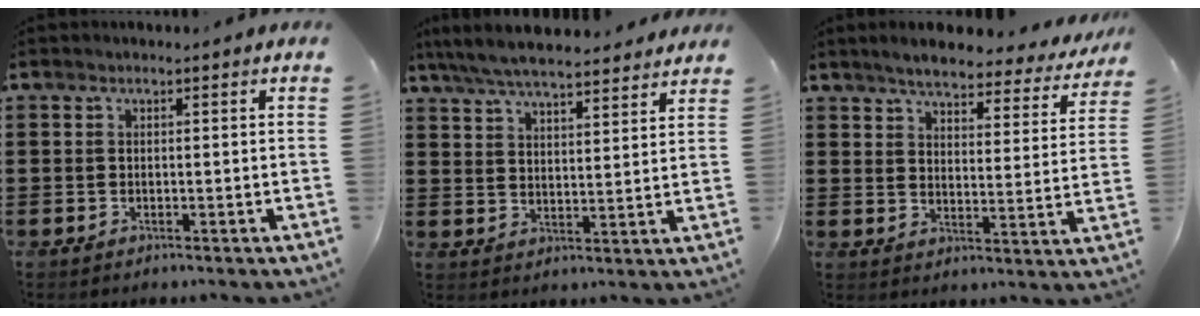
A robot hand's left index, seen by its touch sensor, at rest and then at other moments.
{"total": 6.3, "force": [6.0, 0.5, 2.0], "torque": [-0.061, -0.025, 0.107]}
{"total": 5.1, "force": [4.8, 0.6, 1.6], "torque": [-0.055, -0.025, 0.079]}